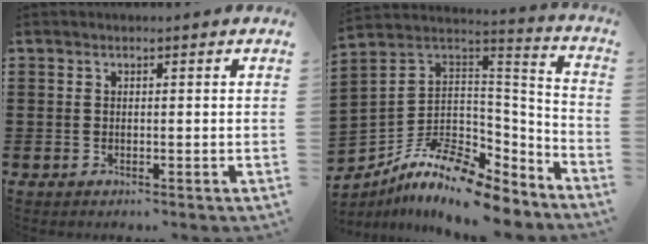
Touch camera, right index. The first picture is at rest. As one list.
[{"total": 11.1, "force": [-7.9, 4.3, 6.5], "torque": [-0.137, 0.010, -0.151]}]